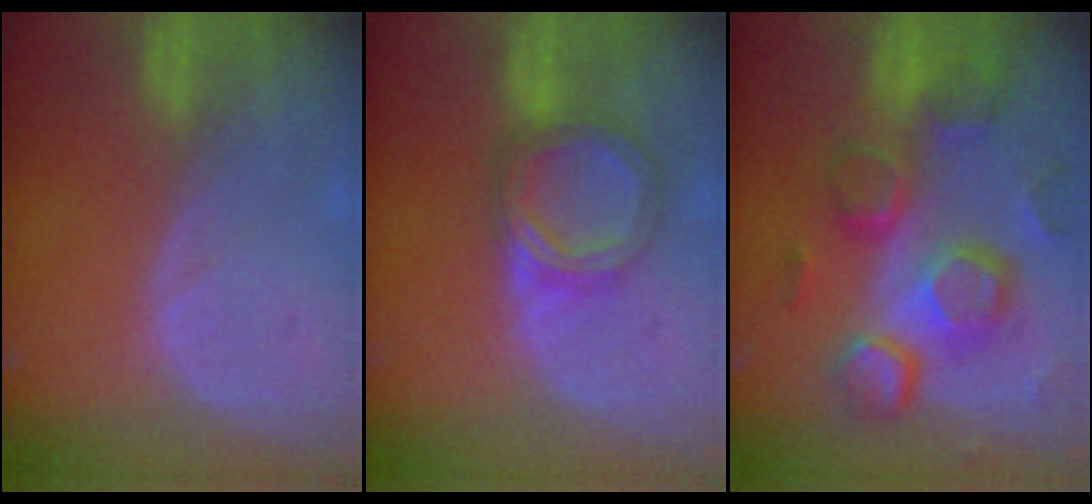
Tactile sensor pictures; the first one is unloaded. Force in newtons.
{"total": 5.9, "press": 5.9, "slide": 0.3}
{"total": 12.3, "press": 10.7, "slide": 6.0}